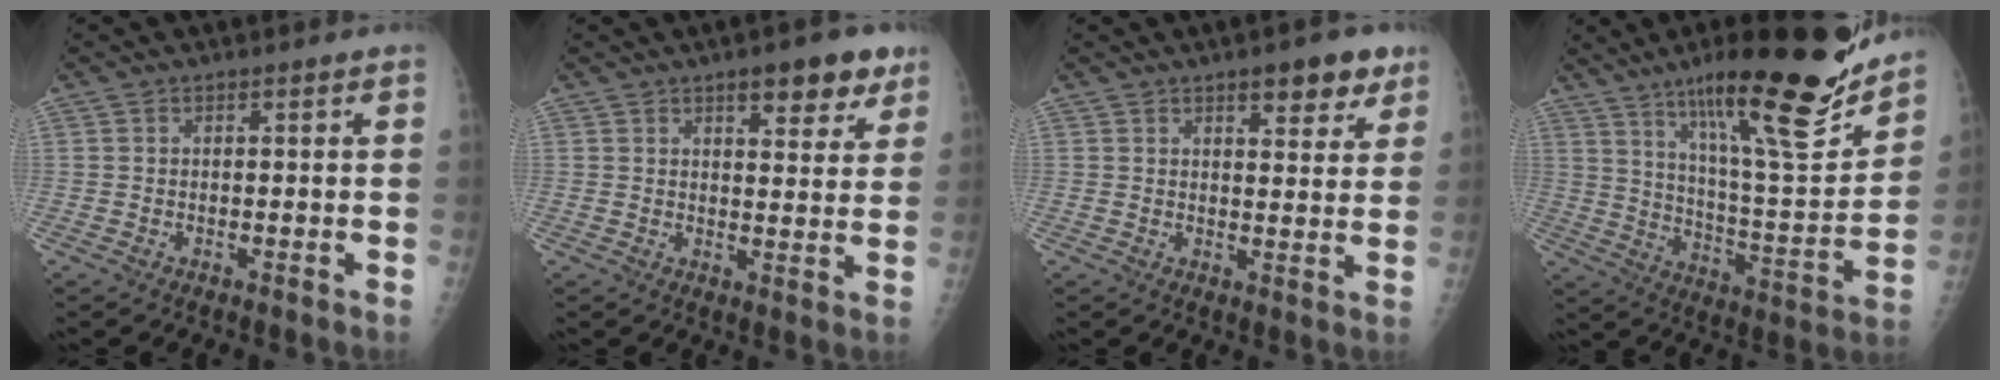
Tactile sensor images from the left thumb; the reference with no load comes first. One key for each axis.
{"total": 8.5, "fx": 5.5, "fy": 3.2, "fz": 5.6, "tx": -0.044, "ty": -0.024, "tz": 0.072}
{"total": 7.2, "fx": 4.7, "fy": 2.7, "fz": 4.7, "tx": -0.033, "ty": -0.020, "tz": 0.061}
{"total": 25.0, "fx": 17.4, "fy": 4.4, "fz": 17.4, "tx": -0.247, "ty": -0.086, "tz": 0.284}